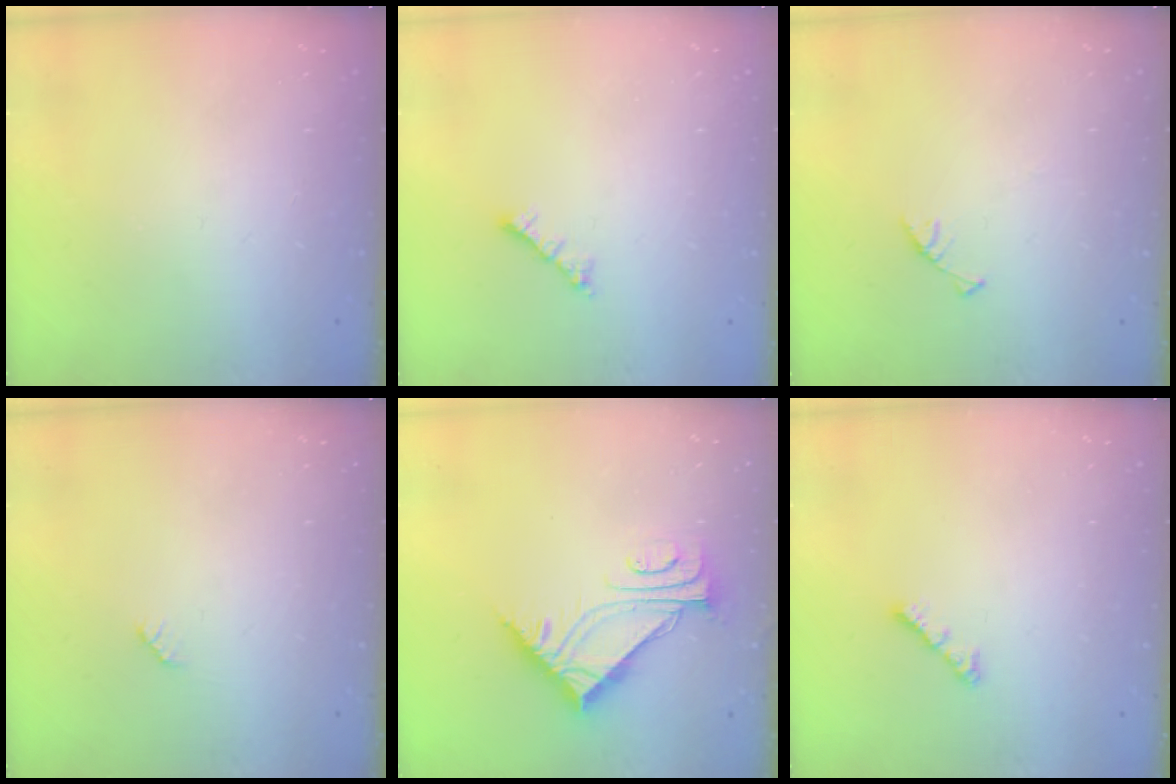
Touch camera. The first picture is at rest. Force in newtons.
{"total": 2.0, "press": 1.9, "slide": 0.5}
{"total": 3.0, "press": 3.0, "slide": 0.3}
{"total": 2.5, "press": 2.5, "slide": 0.4}
{"total": 7.7, "press": 7.7, "slide": 0.4}
{"total": 3.0, "press": 2.9, "slide": 0.6}